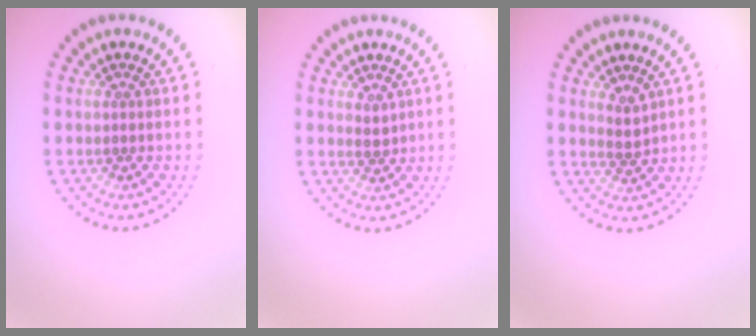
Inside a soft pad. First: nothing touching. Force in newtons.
{"total": 0.9, "press": 0.9, "slide": 0.3}
{"total": 1.4, "press": 1.1, "slide": 0.9}